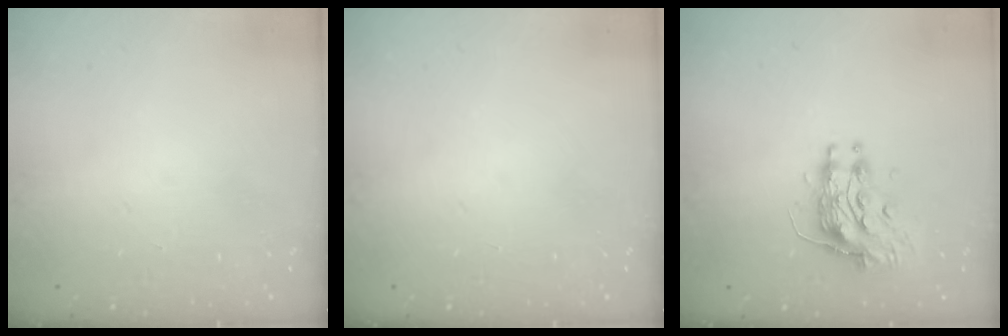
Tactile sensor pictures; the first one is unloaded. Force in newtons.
{"total": 0.0}
{"total": 10.1, "press": 10.1, "slide": 0.4}